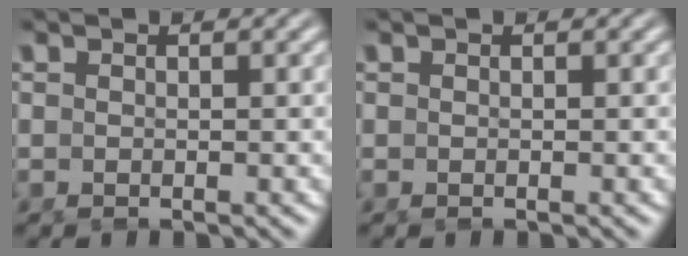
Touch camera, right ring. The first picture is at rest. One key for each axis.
{"total": 0.0}